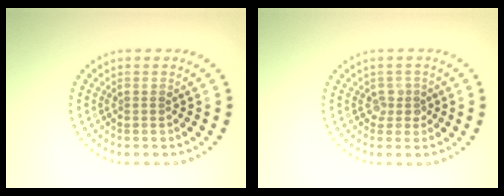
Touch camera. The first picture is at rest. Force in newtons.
{"total": 1.3, "press": 1.1, "slide": 0.7}